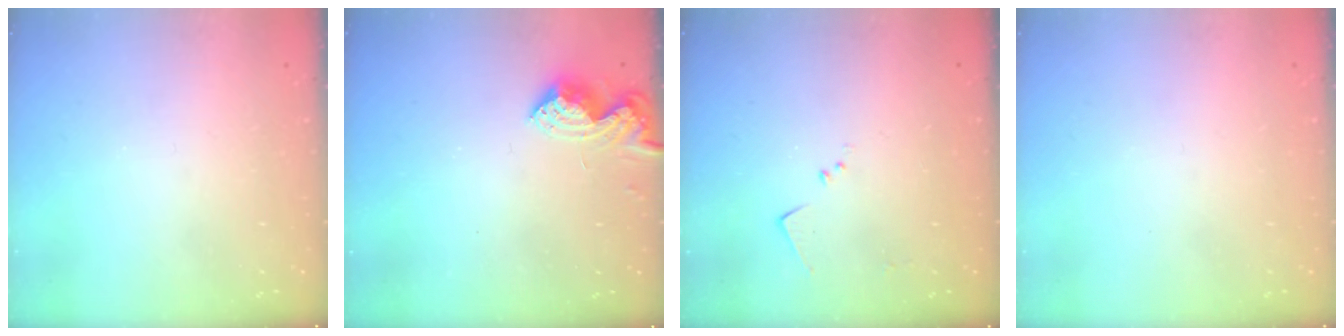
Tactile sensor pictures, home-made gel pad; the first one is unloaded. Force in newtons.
{"total": 8.3, "press": 8.3, "slide": 0.2}
{"total": 6.3, "press": 6.3, "slide": 1.0}
{"total": 0.0}